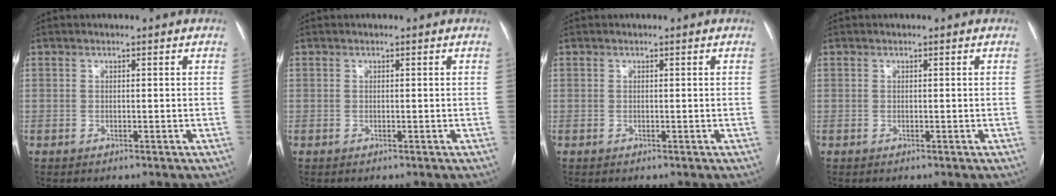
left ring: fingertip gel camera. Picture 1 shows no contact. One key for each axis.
{"total": 0.0}
{"total": 0.0}
{"total": 0.0}